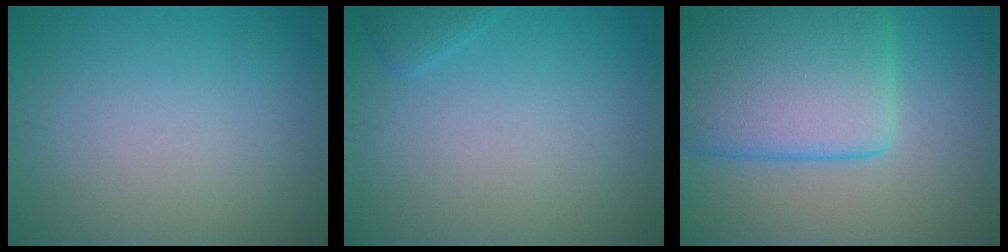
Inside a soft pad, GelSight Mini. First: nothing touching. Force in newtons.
{"total": 0.9, "press": 0.9, "slide": 0.1}
{"total": 10.4, "press": 10.4, "slide": 0.2}